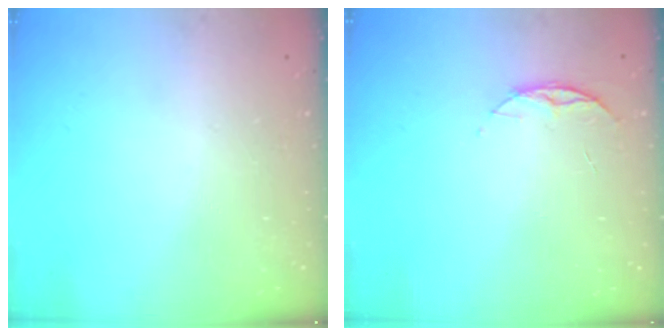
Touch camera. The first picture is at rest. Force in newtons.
{"total": 5.5, "press": 5.5, "slide": 0.6}